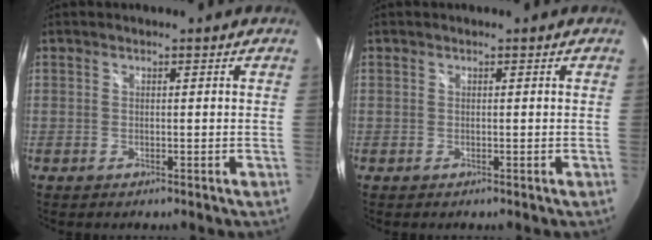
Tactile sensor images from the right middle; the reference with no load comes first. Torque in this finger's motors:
{"motor_torque": [0.02, -0.02, 0.00, 0.00]}